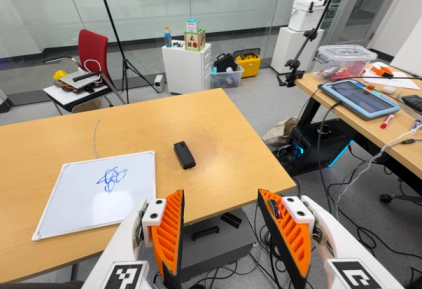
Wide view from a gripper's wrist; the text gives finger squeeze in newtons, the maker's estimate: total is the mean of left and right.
{"total": 0.0}